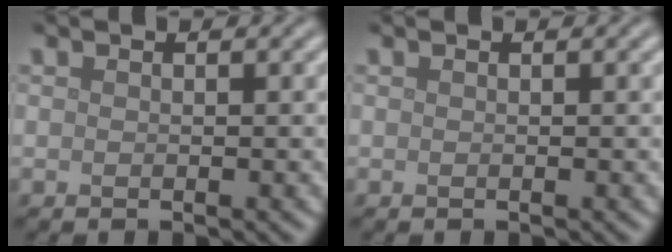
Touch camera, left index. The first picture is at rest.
{"total": 0.0}